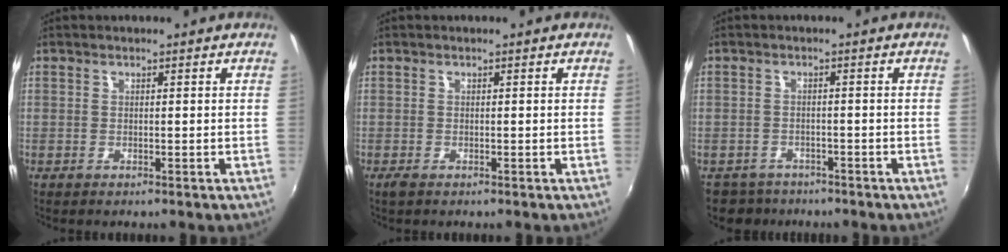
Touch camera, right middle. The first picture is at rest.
{"total": 0.9, "force": [-0.6, 0.3, 0.6], "torque": [-0.013, -0.004, -0.011]}
{"total": 4.8, "force": [-3.8, 2.9, 0.3], "torque": [-0.023, 0.000, -0.065]}